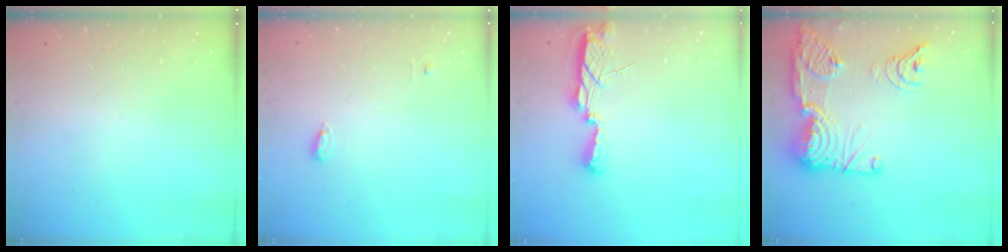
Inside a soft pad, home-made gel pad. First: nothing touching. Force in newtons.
{"total": 3.7, "press": 3.6, "slide": 1.0}
{"total": 9.3, "press": 8.3, "slide": 4.1}
{"total": 27.4, "press": 26.4, "slide": 7.2}